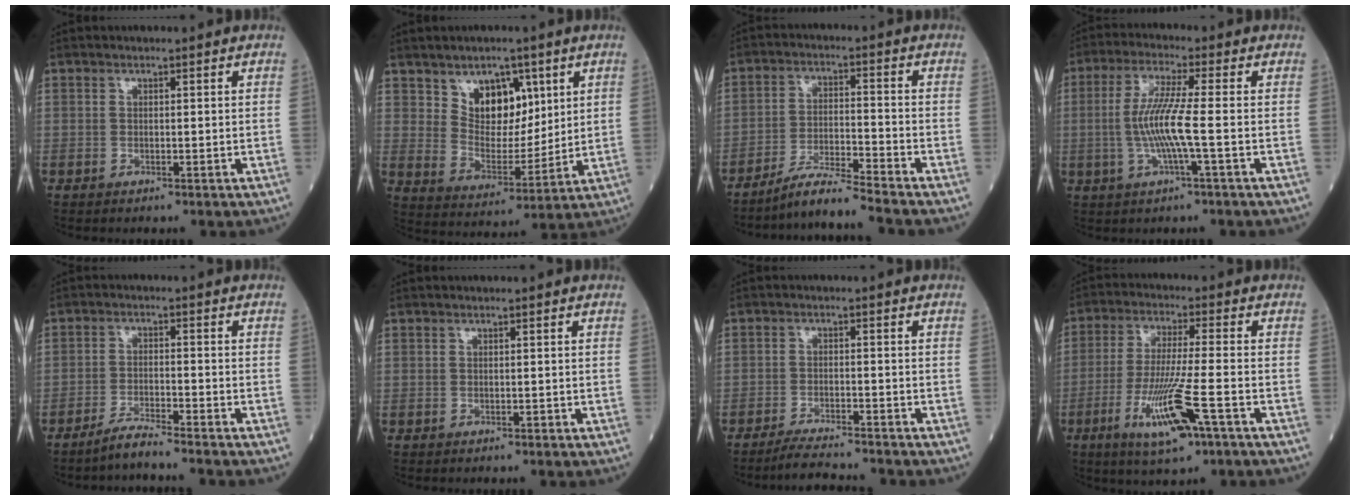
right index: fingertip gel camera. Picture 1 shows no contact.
{"total": 8.9, "force": [4.5, 5.4, 5.5], "torque": [-0.092, 0.001, 0.087]}
{"total": 7.2, "force": [-6.5, -1.6, 2.7], "torque": [-0.052, -0.021, -0.122]}
{"total": 7.8, "force": [-1.1, -0.4, 7.7], "torque": [-0.161, -0.001, -0.024]}
{"total": 4.1, "force": [-3.7, -0.8, 1.5], "torque": [-0.035, -0.015, -0.075]}
{"total": 0.0}
{"total": 6.7, "force": [-6.3, -0.1, 2.2], "torque": [-0.036, -0.017, -0.104]}
{"total": 11.6, "force": [-5.2, 0.5, 10.4], "torque": [-0.205, -0.023, -0.090]}